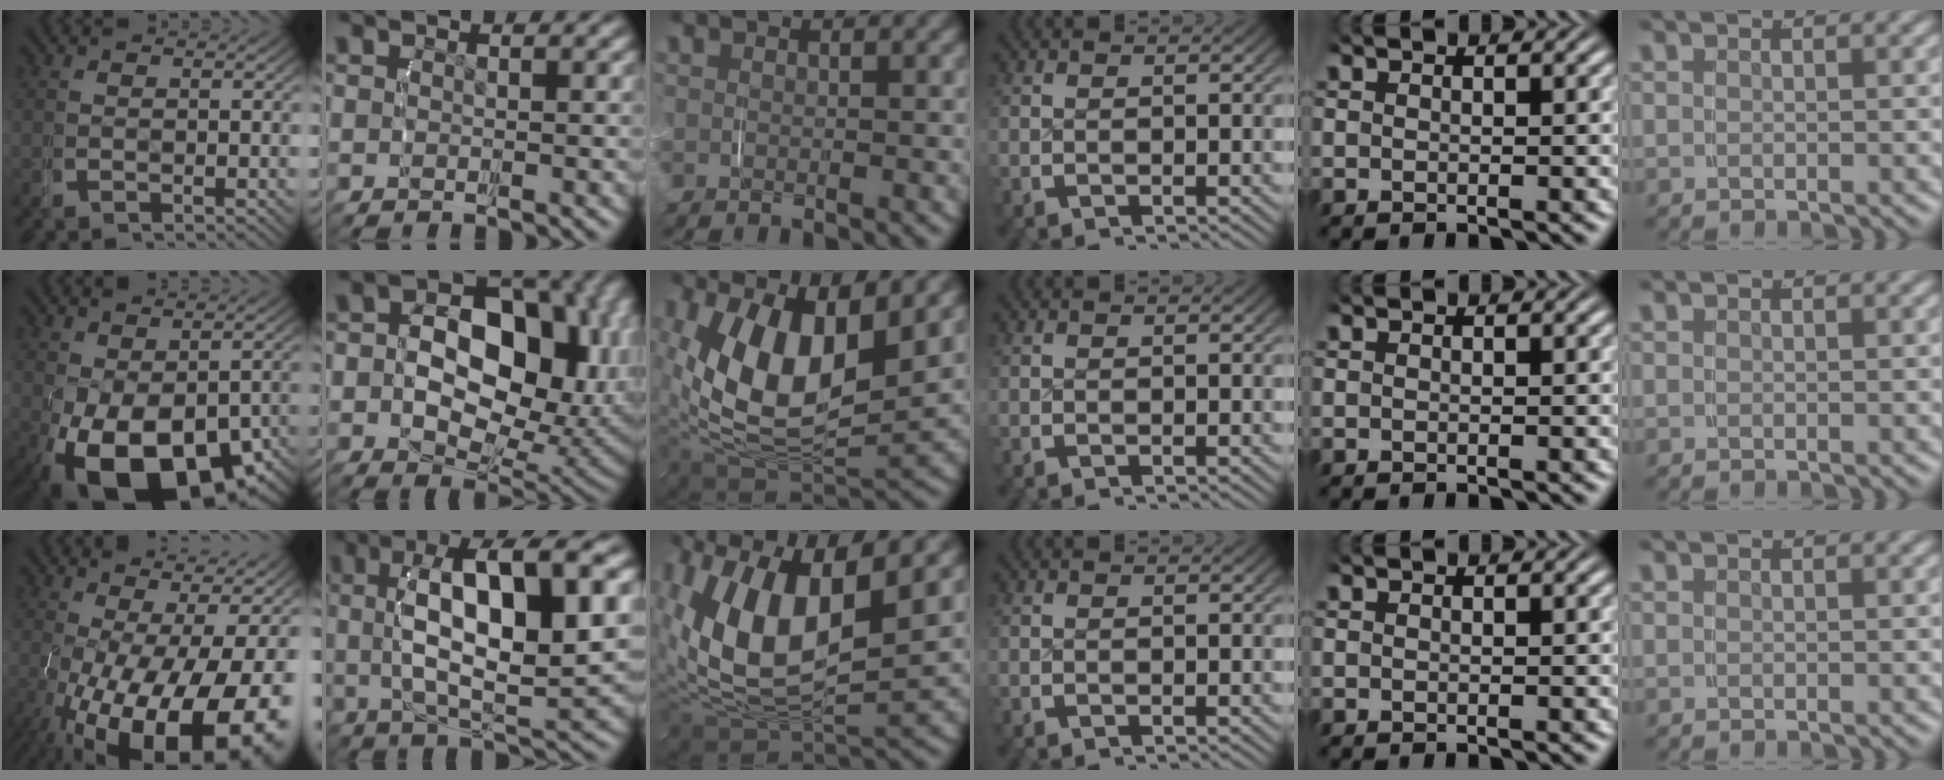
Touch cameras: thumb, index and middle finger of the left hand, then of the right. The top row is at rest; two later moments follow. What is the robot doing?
{"motion": "grasp_and_lifting", "object": "water bottle"}